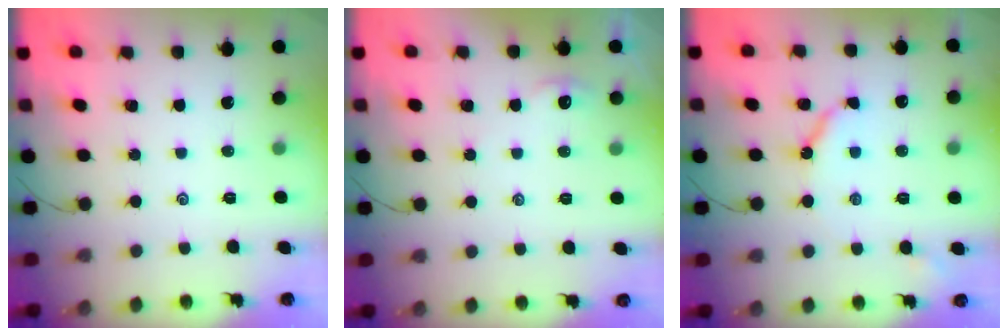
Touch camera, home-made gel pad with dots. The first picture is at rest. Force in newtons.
{"total": 2.5, "press": 2.5, "slide": 0.3}
{"total": 6.2, "press": 6.2, "slide": 0.7}